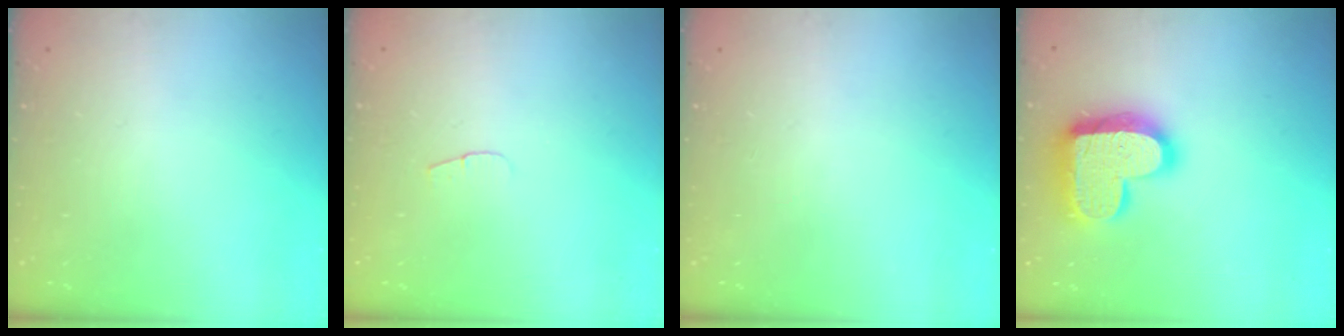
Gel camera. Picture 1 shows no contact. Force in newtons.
{"total": 3.8, "press": 3.8, "slide": 0.4}
{"total": 0.0}
{"total": 19.2, "press": 19.2, "slide": 1.3}